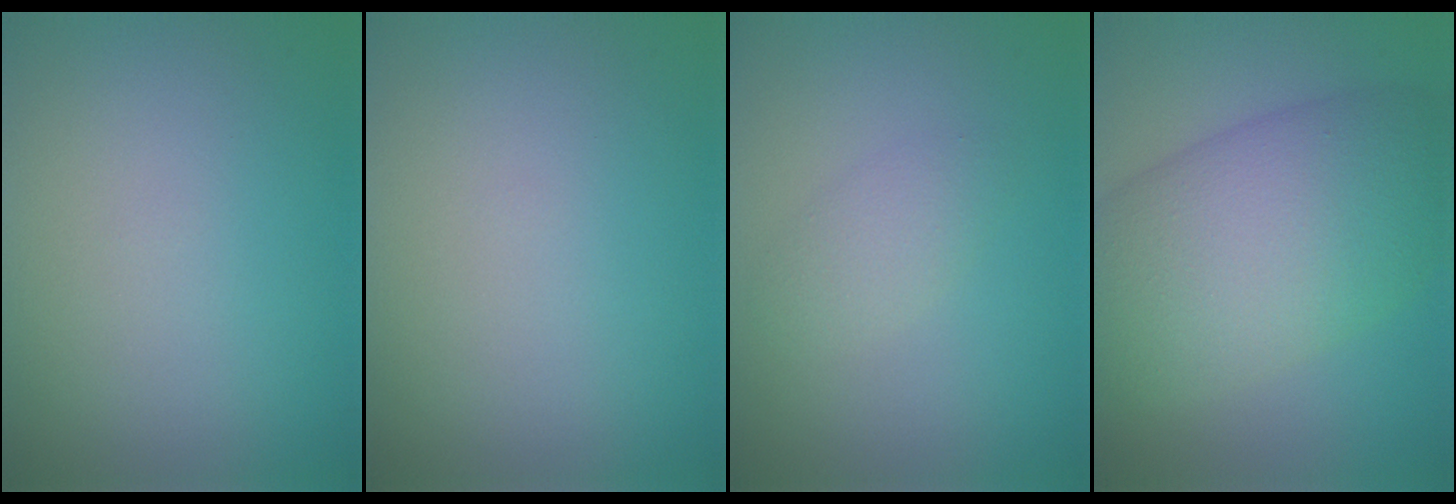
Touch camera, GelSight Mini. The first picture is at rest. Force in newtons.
{"total": 0.0}
{"total": 1.8, "press": 1.8, "slide": 0.1}
{"total": 10.7, "press": 10.7, "slide": 0.5}